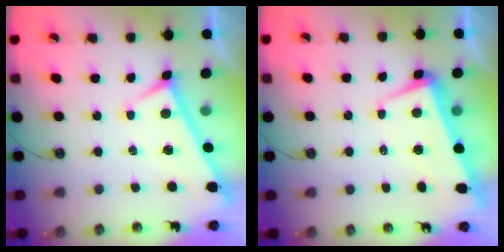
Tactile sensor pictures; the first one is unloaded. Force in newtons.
{"total": 2.2, "press": 0.4, "slide": 2.1}